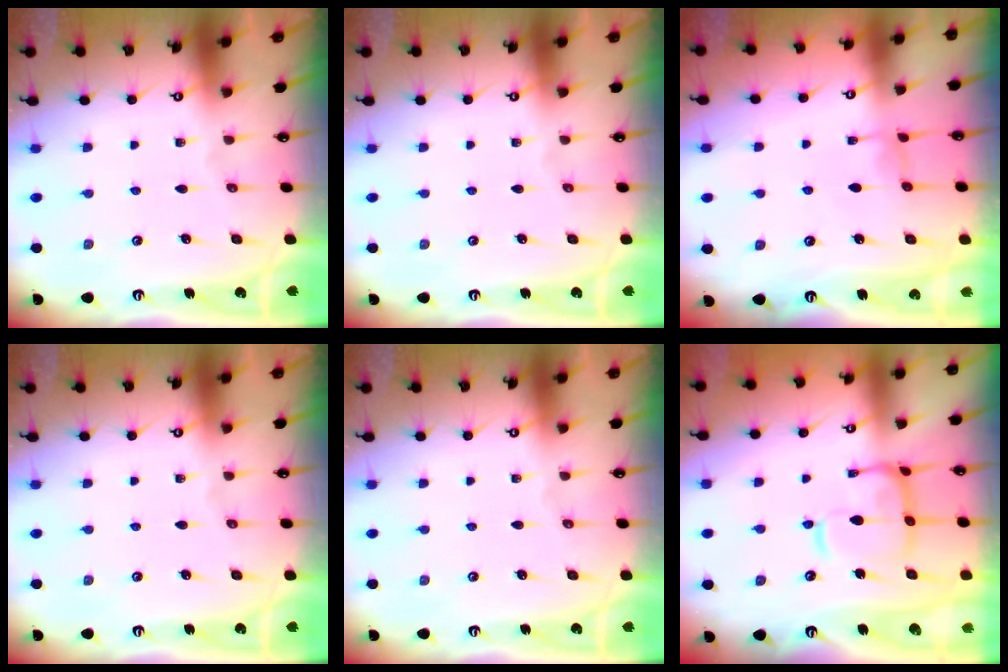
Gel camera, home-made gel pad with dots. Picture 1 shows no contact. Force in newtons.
{"total": 0.0}
{"total": 1.6, "press": 1.6, "slide": 0.3}
{"total": 0.0}
{"total": 0.0}
{"total": 8.2, "press": 8.1, "slide": 1.1}